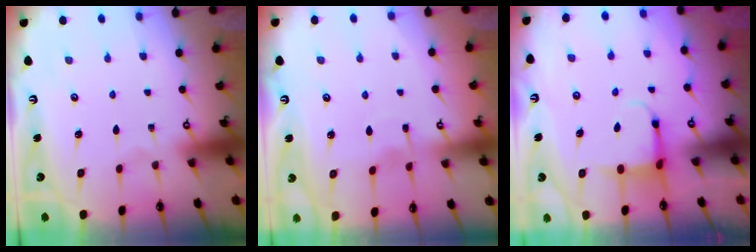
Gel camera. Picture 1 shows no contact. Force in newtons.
{"total": 1.8, "press": 1.7, "slide": 0.3}
{"total": 3.8, "press": 3.5, "slide": 1.4}